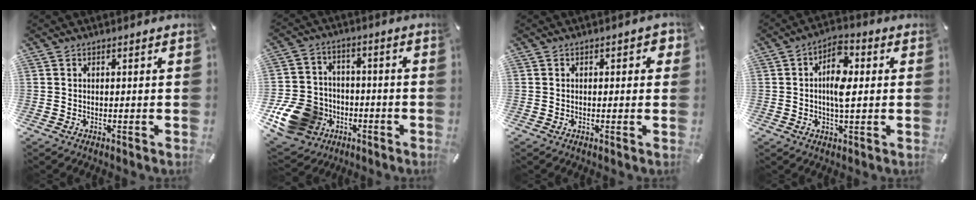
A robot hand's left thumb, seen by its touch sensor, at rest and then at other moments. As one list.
[{"total": 15.6, "force": [-6.0, 12.7, 6.7], "torque": [-0.138, 0.039, -0.099]}, {"total": 2.0, "force": [0.0, 1.1, 1.6], "torque": [-0.021, 0.006, -0.004]}, {"total": 8.9, "force": [0.8, 4.1, 7.8], "torque": [-0.136, 0.007, 0.010]}]